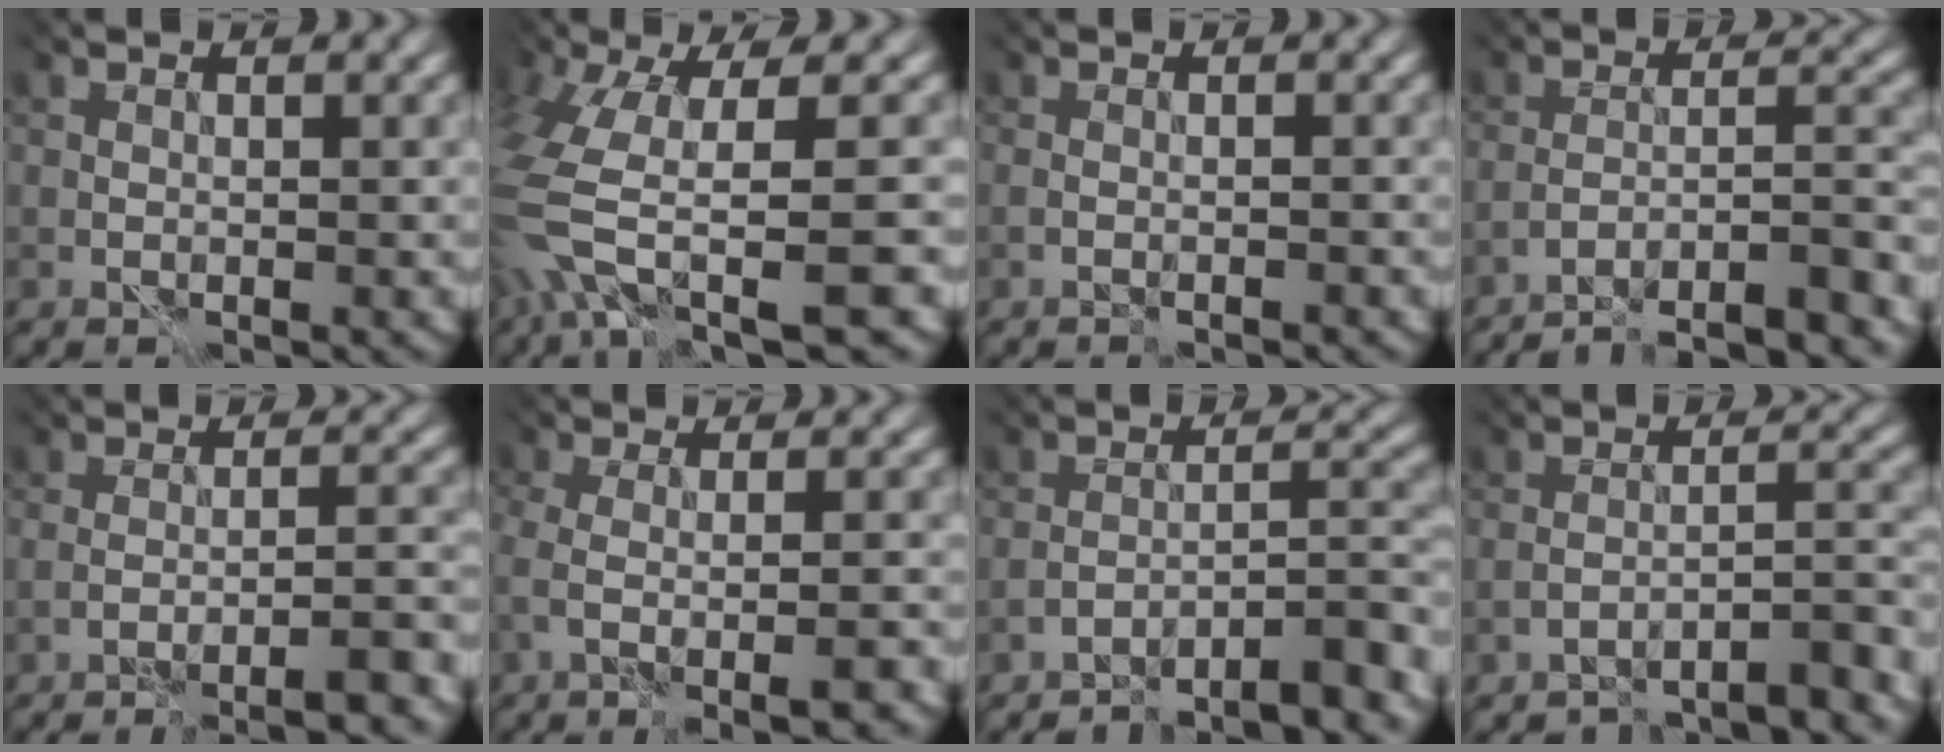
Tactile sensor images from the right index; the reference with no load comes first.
{"total": 8.9, "force": [-4.7, 2.5, 7.1], "torque": [-0.164, -0.023, -0.073]}
{"total": 1.2, "force": [-1.1, -0.1, 0.4], "torque": [-0.008, 0.002, -0.019]}
{"total": 11.5, "force": [-10.5, 1.2, 4.5], "torque": [-0.045, 0.012, -0.138]}
{"total": 4.7, "force": [-3.4, 0.2, 3.2], "torque": [-0.036, 0.001, -0.054]}
{"total": 4.4, "force": [-2.3, 1.1, 3.5], "torque": [-0.045, -0.005, -0.027]}
{"total": 7.1, "force": [-6.7, 0.5, 2.4], "torque": [-0.024, 0.013, -0.104]}
{"total": 6.3, "force": [-6.0, 0.4, 1.8], "torque": [-0.020, 0.004, -0.088]}